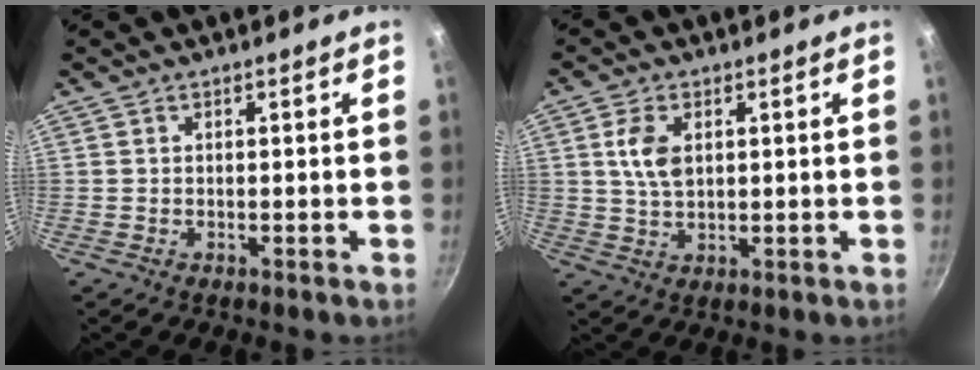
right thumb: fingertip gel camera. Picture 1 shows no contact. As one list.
[{"total": 6.1, "force": [1.6, 3.6, 4.7], "torque": [-0.085, -0.003, 0.031]}]